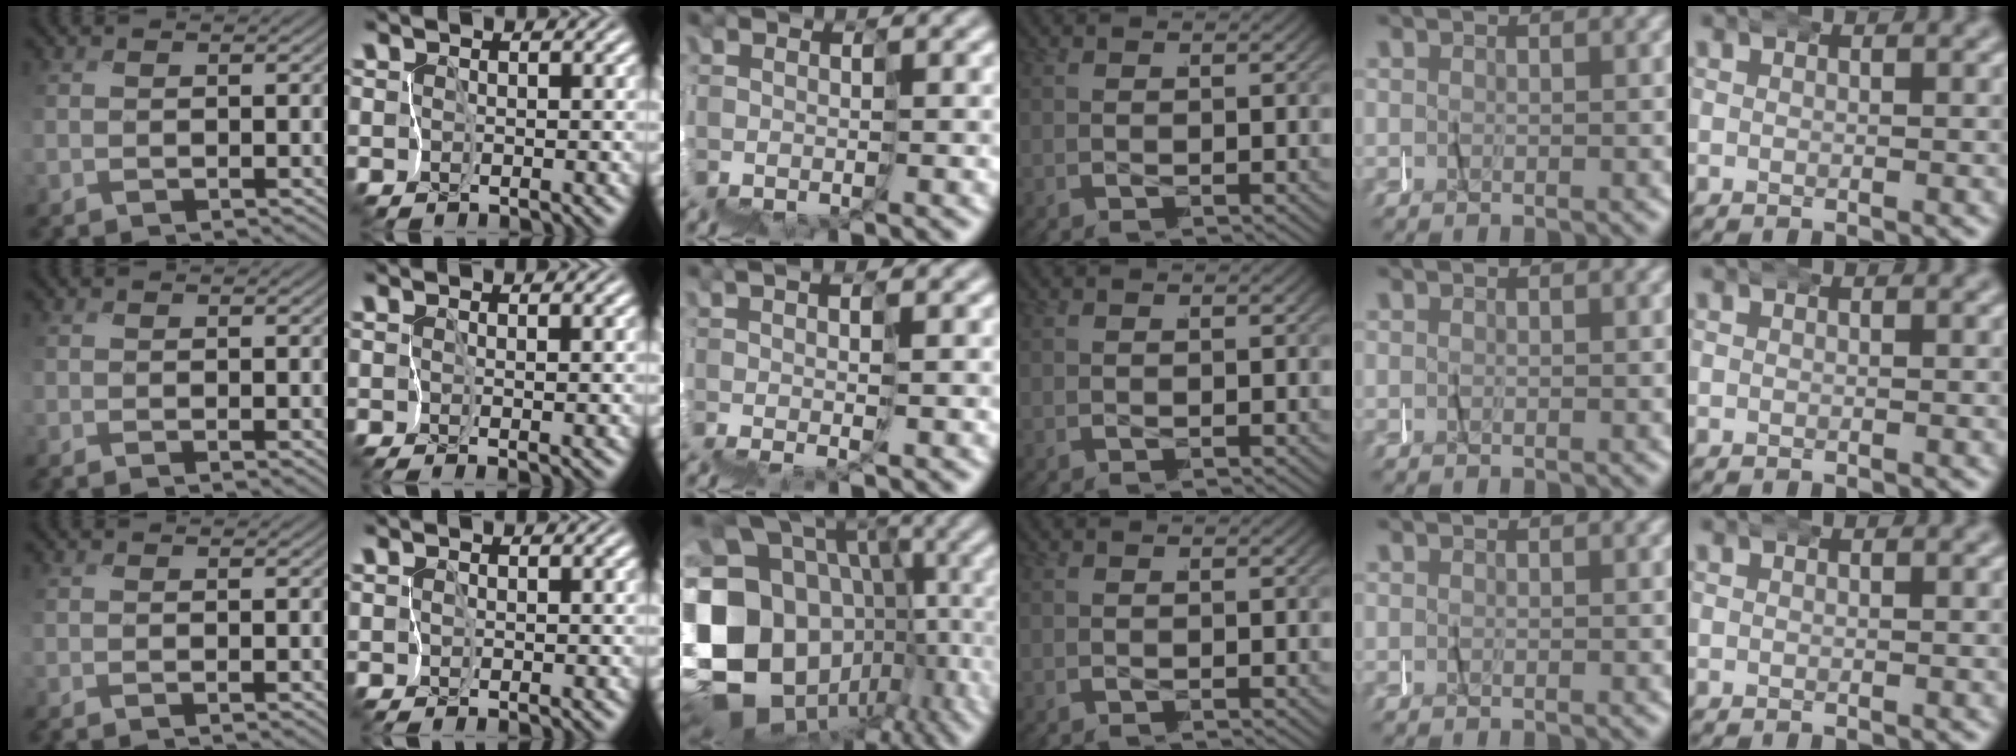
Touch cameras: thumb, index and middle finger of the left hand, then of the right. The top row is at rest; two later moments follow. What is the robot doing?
{"motion": "wrap", "object": "felt sheet"}